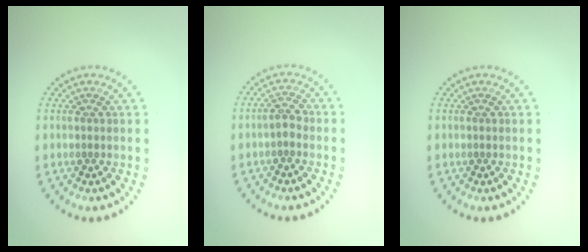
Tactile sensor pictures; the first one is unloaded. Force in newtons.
{"total": 1.3, "press": 1.3, "slide": 0.4}
{"total": 0.0}